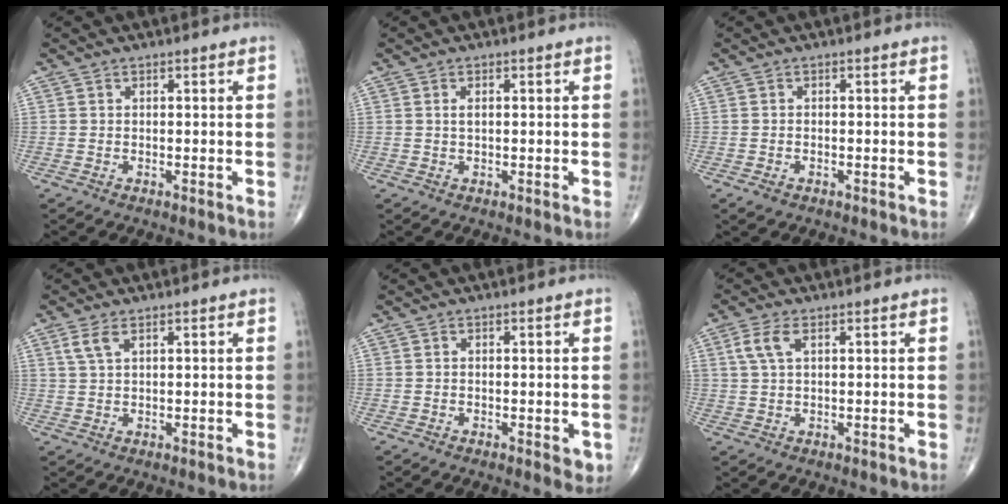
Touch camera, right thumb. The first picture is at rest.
{"total": 1.1, "force": [0.2, 0.5, 1.0], "torque": [-0.016, 0.003, 0.004]}
{"total": 1.5, "force": [-0.8, 0.9, 0.9], "torque": [-0.019, 0.003, -0.010]}
{"total": 3.0, "force": [1.6, 1.1, 2.3], "torque": [-0.056, 0.005, 0.040]}
{"total": 2.4, "force": [-0.6, 1.1, 2.0], "torque": [-0.016, -0.003, -0.008]}
{"total": 4.3, "force": [1.5, 1.8, 3.6], "torque": [-0.087, 0.010, 0.034]}